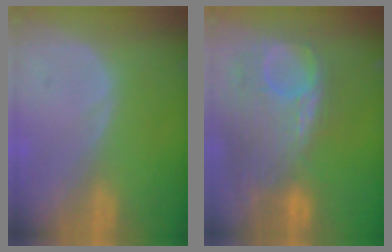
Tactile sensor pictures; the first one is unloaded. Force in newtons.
{"total": 12.4, "press": 10.5, "slide": 6.5}